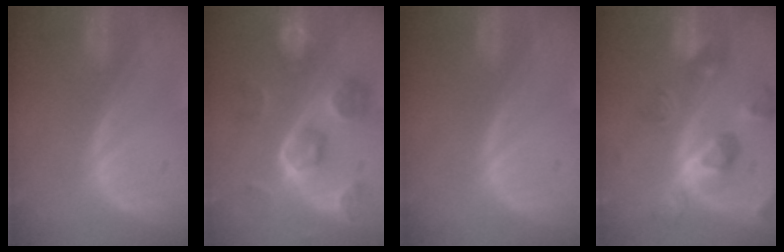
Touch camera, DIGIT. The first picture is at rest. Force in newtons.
{"total": 9.1, "press": 9.0, "slide": 1.4}
{"total": 0.0}
{"total": 10.3, "press": 9.2, "slide": 4.7}